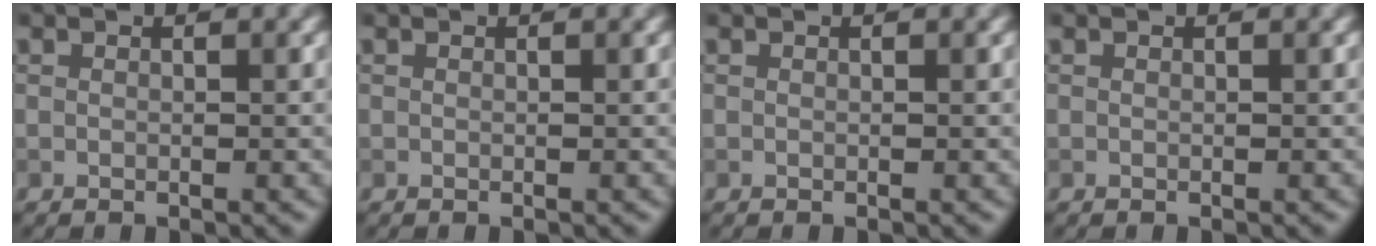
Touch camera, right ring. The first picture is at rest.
{"total": 0.0}
{"total": 0.0}
{"total": 0.0}